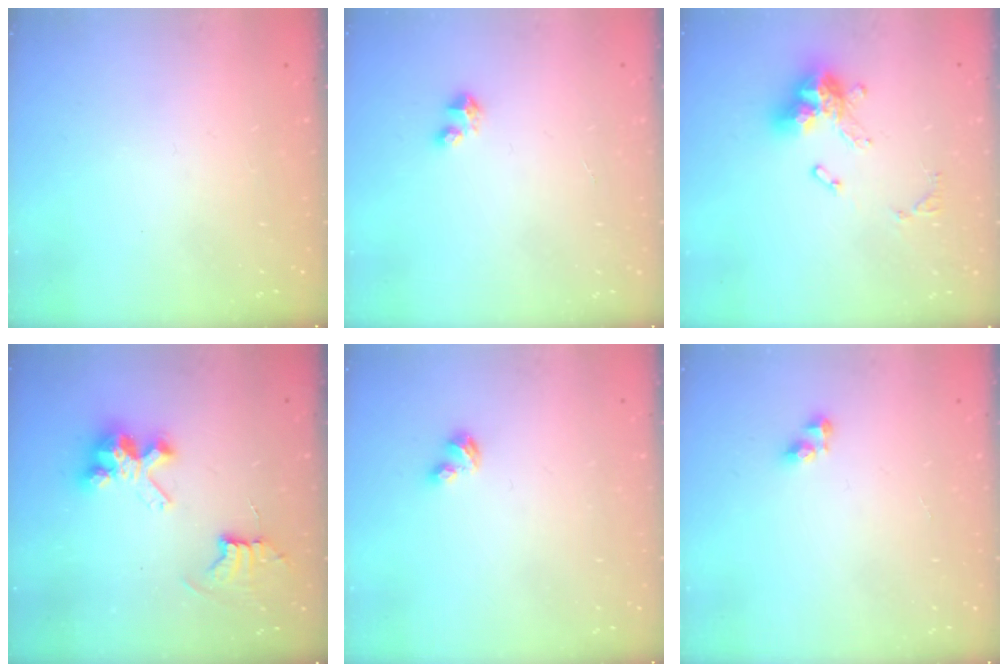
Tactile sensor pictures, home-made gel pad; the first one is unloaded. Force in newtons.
{"total": 2.6, "press": 2.6, "slide": 0.1}
{"total": 12.6, "press": 12.5, "slide": 1.1}
{"total": 8.7, "press": 8.7, "slide": 0.7}
{"total": 1.9, "press": 1.8, "slide": 0.4}
{"total": 3.1, "press": 3.1, "slide": 0.3}